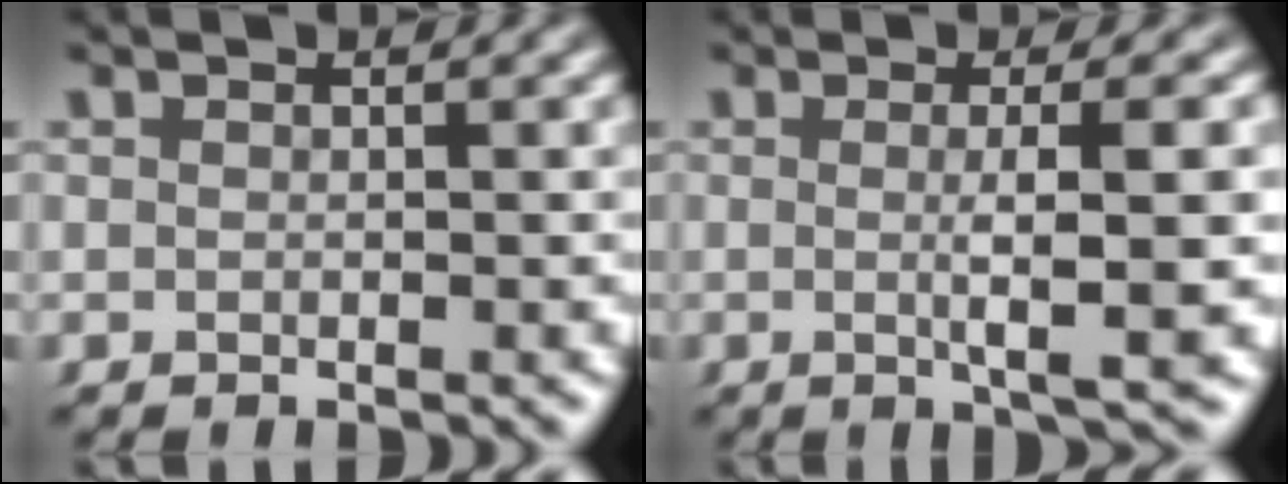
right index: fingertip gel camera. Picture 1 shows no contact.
{"total": 3.8, "force": [-0.1, -0.3, 3.8], "torque": [-0.060, -0.005, -0.001]}